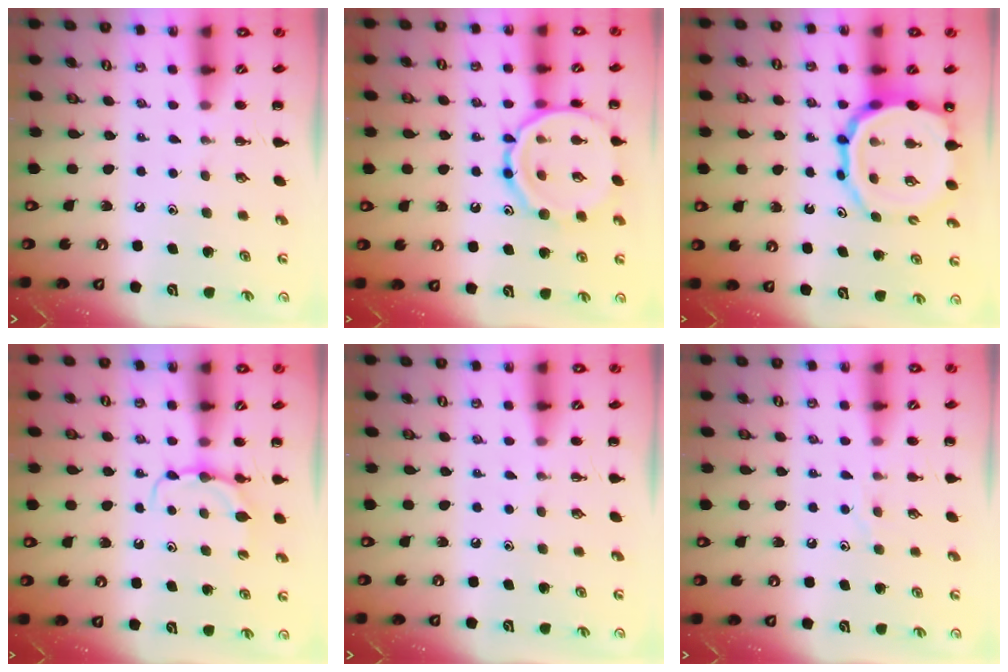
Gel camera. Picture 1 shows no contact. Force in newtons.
{"total": 14.6, "press": 14.6, "slide": 0.8}
{"total": 16.2, "press": 15.9, "slide": 3.2}
{"total": 5.2, "press": 5.1, "slide": 1.1}
{"total": 0.0}
{"total": 5.2, "press": 5.2, "slide": 0.9}